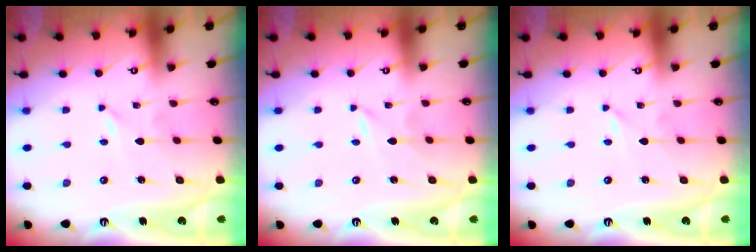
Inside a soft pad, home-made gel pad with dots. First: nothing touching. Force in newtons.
{"total": 0.0}
{"total": 0.0}